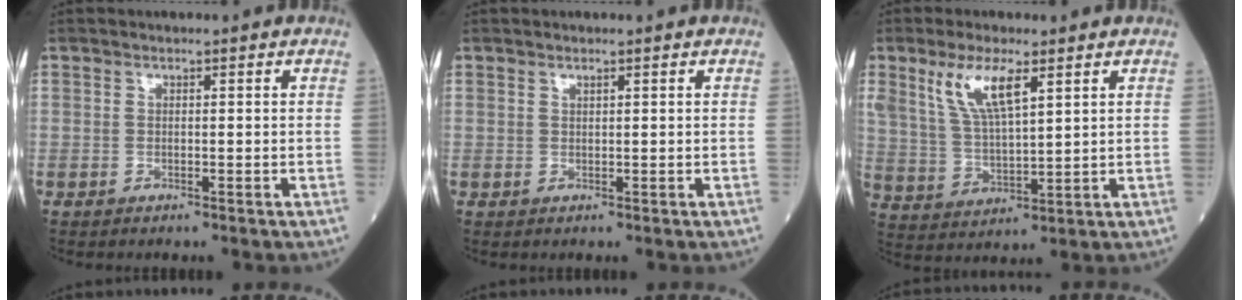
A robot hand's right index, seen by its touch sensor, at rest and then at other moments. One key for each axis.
{"total": 0.5, "fx": 0.4, "fy": 0.1, "fz": 0.3, "tx": -0.007, "ty": -0.003, "tz": 0.008}
{"total": 8.8, "fx": 4.6, "fy": 2.2, "fz": 7.2, "tx": -0.154, "ty": 0.005, "tz": 0.098}